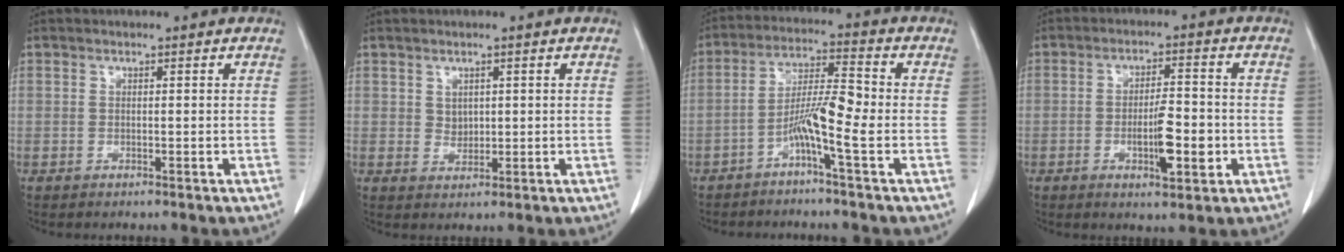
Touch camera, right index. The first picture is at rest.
{"total": 1.8, "force": [0.6, 1.4, 0.9], "torque": [-0.013, -0.002, 0.016]}
{"total": 7.0, "force": [-2.8, -0.3, 6.4], "torque": [-0.123, 0.011, -0.058]}
{"total": 7.1, "force": [-1.9, 1.7, 6.6], "torque": [-0.111, -0.002, -0.029]}